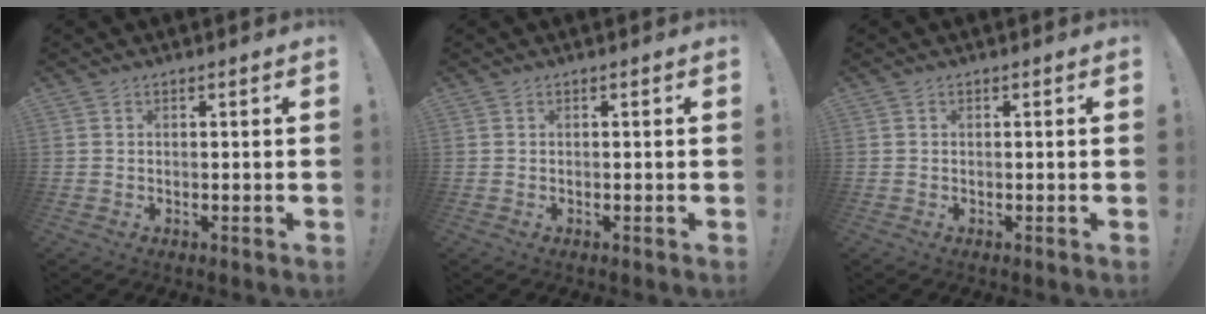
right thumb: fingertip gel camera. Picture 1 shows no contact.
{"total": 0.0}
{"total": 0.0}